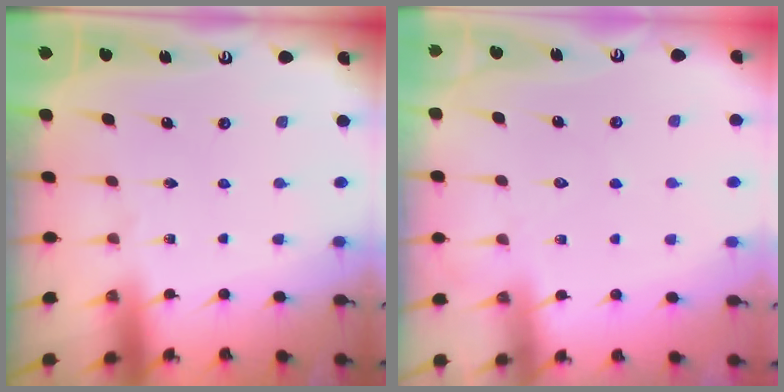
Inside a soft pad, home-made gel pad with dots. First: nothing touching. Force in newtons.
{"total": 6.1, "press": 6.1, "slide": 0.8}